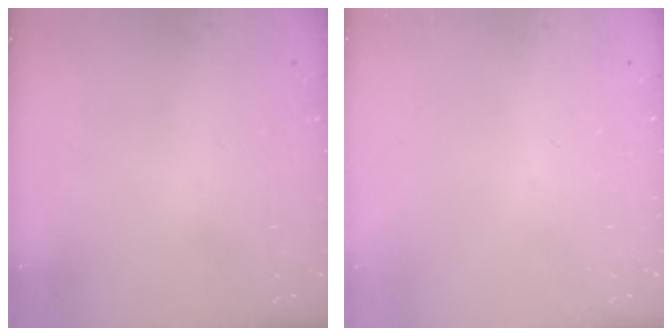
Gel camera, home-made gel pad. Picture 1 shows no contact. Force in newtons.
{"total": 0.0}